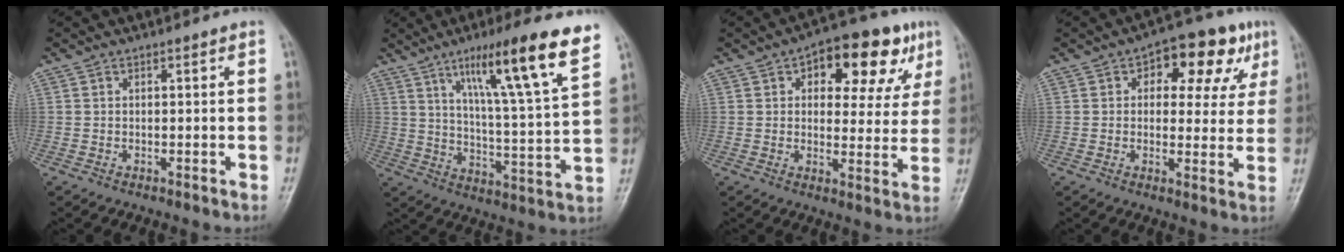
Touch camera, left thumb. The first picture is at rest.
{"total": 18.0, "force": [10.3, 1.5, 14.7], "torque": [-0.218, -0.045, 0.163]}
{"total": 15.1, "force": [6.7, 7.8, 11.1], "torque": [-0.094, 0.001, 0.084]}
{"total": 12.6, "force": [5.1, 7.1, 9.0], "torque": [-0.065, 0.009, 0.061]}